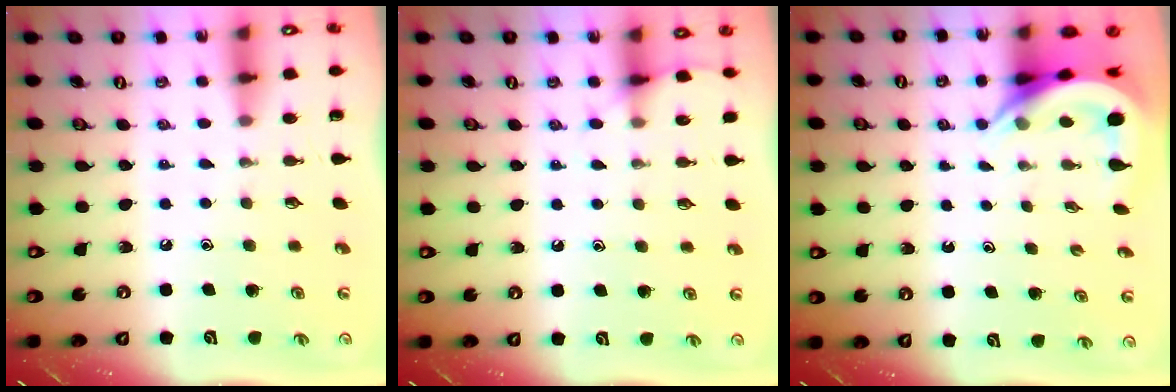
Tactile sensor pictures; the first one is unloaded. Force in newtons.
{"total": 6.6, "press": 6.6, "slide": 0.7}
{"total": 5.9, "press": 5.9, "slide": 0.6}